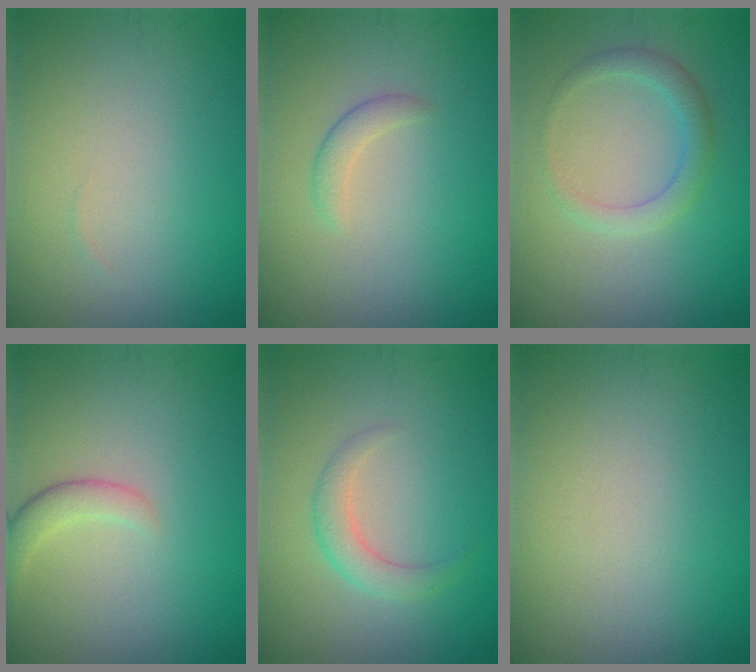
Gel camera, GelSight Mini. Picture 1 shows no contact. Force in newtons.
{"total": 1.3, "press": 1.3, "slide": 0.0}
{"total": 2.2, "press": 2.2, "slide": 0.1}
{"total": 2.0, "press": 2.0, "slide": 0.2}
{"total": 2.0, "press": 2.0, "slide": 0.2}
{"total": 0.0}